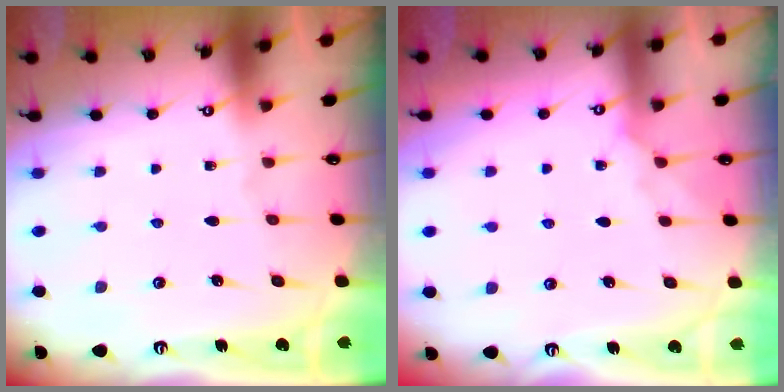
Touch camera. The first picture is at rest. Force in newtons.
{"total": 3.8, "press": 3.7, "slide": 0.5}